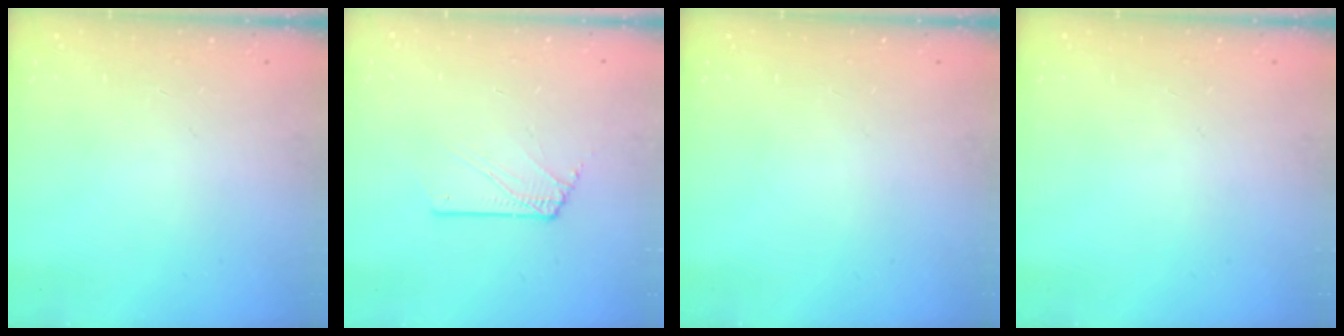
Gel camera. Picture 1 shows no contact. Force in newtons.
{"total": 2.6, "press": 2.6, "slide": 0.2}
{"total": 0.0}
{"total": 0.0}